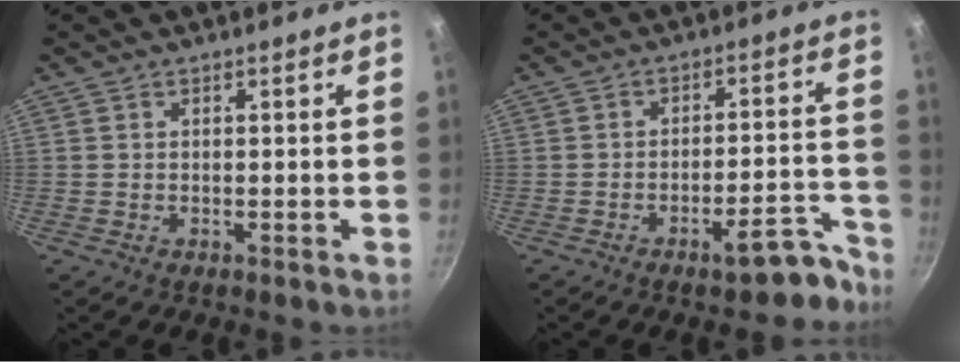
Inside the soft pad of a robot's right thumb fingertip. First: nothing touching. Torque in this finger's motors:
{"motor_torque": [1.38, 1.11, -0.17, -0.14, 0.19]}